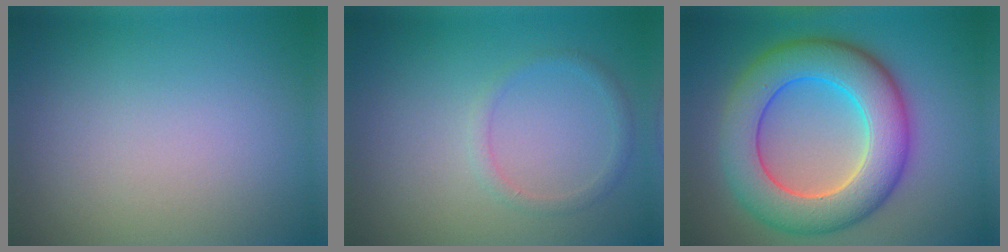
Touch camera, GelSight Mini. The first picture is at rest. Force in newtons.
{"total": 1.3, "press": 1.3, "slide": 0.0}
{"total": 9.7, "press": 9.7, "slide": 0.3}